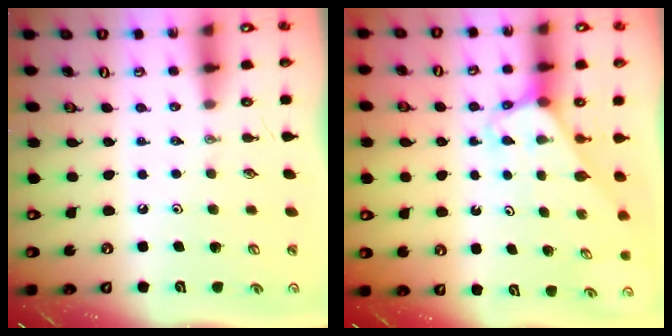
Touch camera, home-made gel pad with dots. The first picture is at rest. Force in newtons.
{"total": 3.1, "press": 3.1, "slide": 0.2}